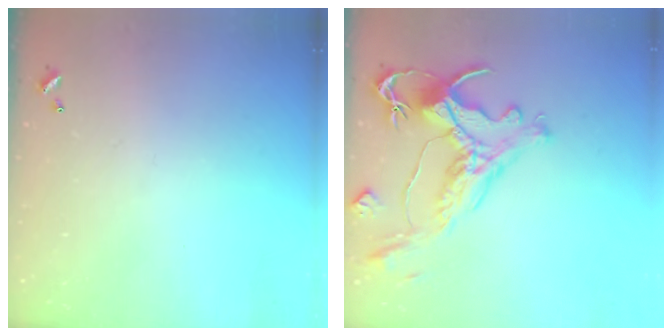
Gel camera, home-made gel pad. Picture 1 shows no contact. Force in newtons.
{"total": 1.6, "press": 1.0, "slide": 1.3}